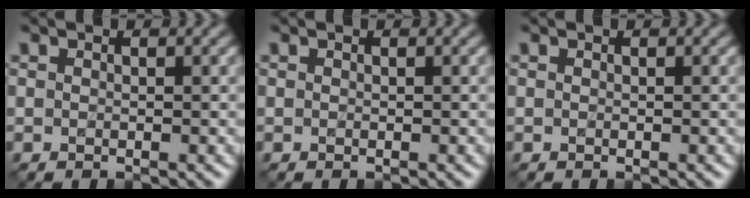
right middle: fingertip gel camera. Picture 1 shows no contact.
{"total": 0.0}
{"total": 0.0}